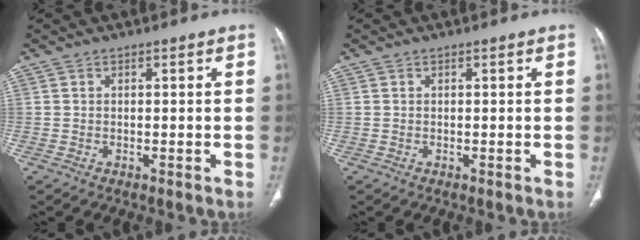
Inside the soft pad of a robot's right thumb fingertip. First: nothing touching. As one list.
[{"total": 0.0}]